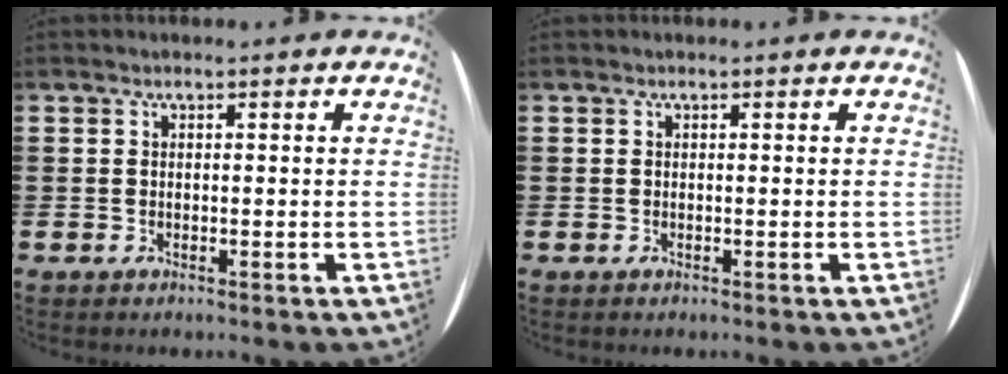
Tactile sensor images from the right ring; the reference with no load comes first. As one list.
[{"total": 0.0}]